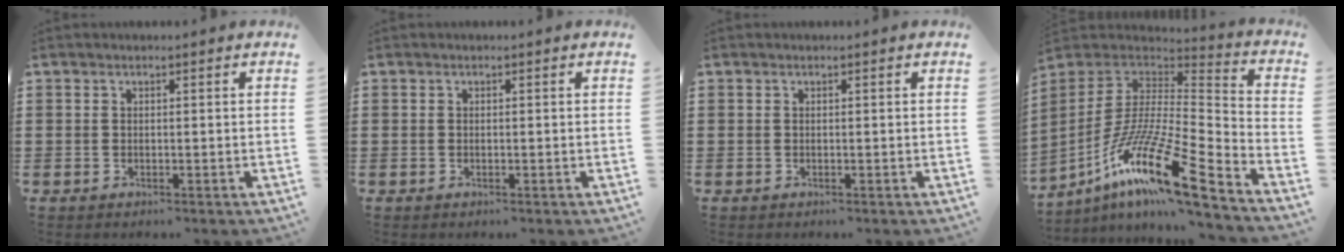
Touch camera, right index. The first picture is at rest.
{"total": 0.0}
{"total": 0.0}
{"total": 17.7, "force": [-11.1, 3.1, 13.4], "torque": [-0.263, 0.014, -0.206]}